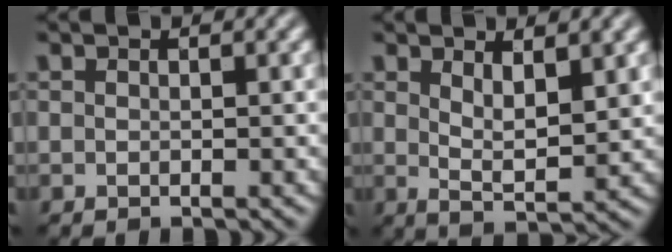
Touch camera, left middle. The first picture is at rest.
{"total": 3.4, "force": [1.3, 0.8, 3.0], "torque": [-0.056, -0.015, 0.024]}